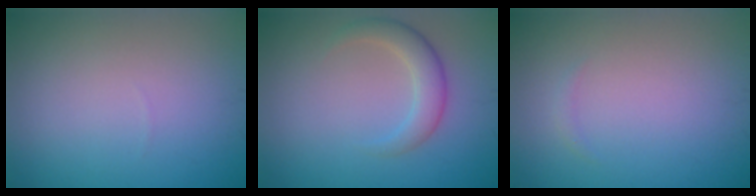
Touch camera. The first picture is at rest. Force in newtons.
{"total": 2.9, "press": 2.9, "slide": 0.2}
{"total": 0.5, "press": 0.5, "slide": 0.1}